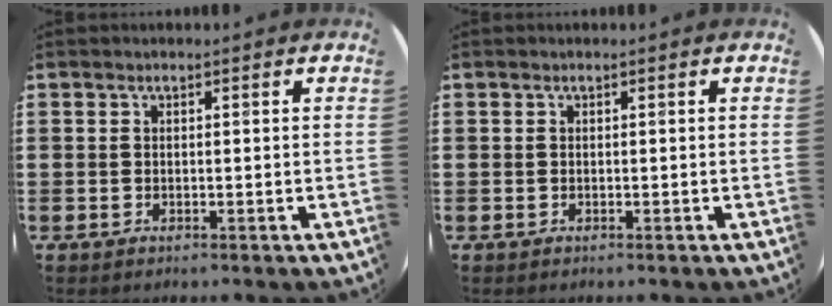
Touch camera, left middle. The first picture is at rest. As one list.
[{"total": 0.0}]